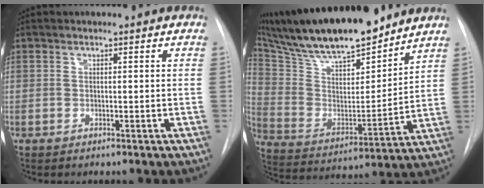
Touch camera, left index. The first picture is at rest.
{"total": 22.5, "force": [18.9, 4.2, 11.4], "torque": [-0.211, 0.006, 0.325]}